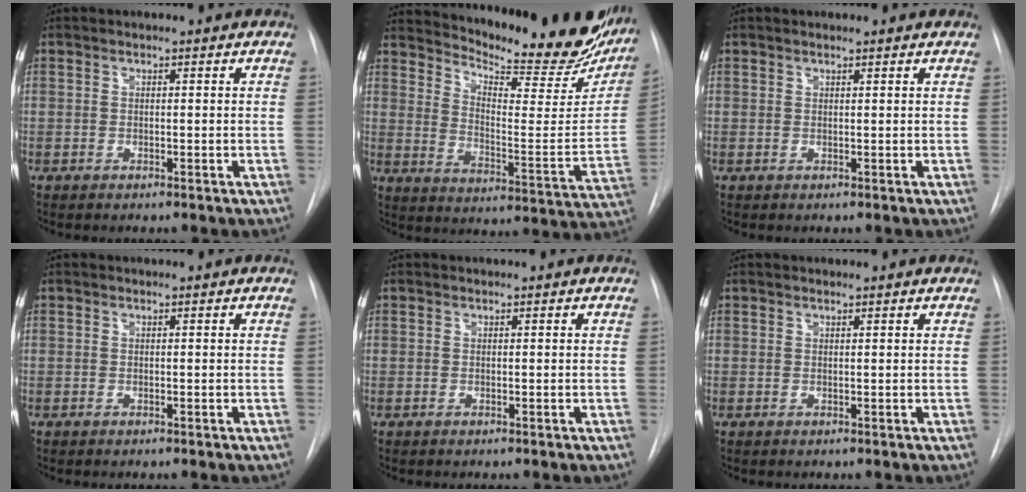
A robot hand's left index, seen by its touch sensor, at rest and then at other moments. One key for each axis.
{"total": 25.6, "fx": 22.5, "fy": 5.6, "fz": 10.9, "tx": -0.162, "ty": -0.076, "tz": 0.284}
{"total": 1.5, "fx": 1.3, "fy": 0.2, "fz": 0.8, "tx": -0.013, "ty": 0.017, "tz": 0.017}
{"total": 0.0}
{"total": 0.0}
{"total": 1.1, "fx": 1.0, "fy": 0.1, "fz": 0.5, "tx": -0.012, "ty": 0.014, "tz": 0.015}